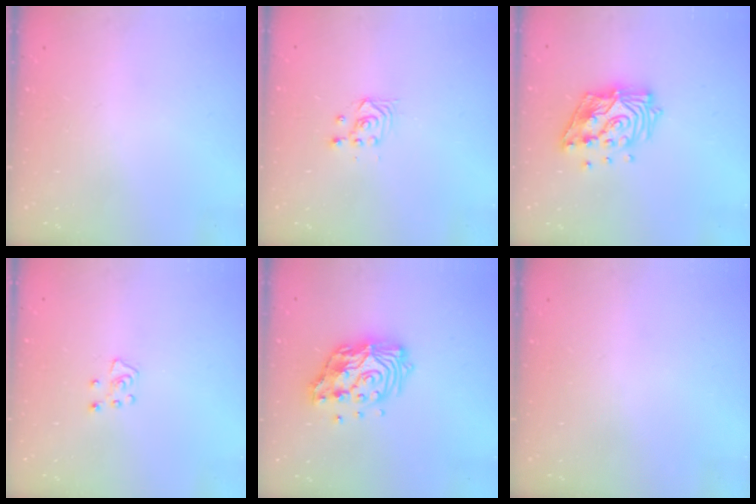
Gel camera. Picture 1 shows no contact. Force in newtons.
{"total": 3.3, "press": 3.3, "slide": 0.4}
{"total": 14.7, "press": 14.6, "slide": 1.9}
{"total": 5.0, "press": 5.0, "slide": 0.5}
{"total": 14.9, "press": 14.8, "slide": 1.5}
{"total": 0.0}